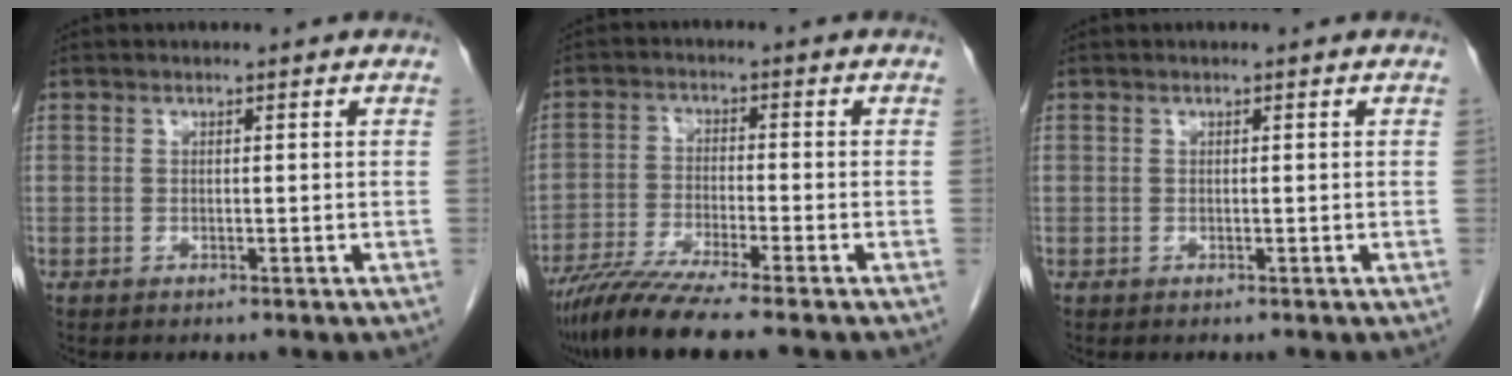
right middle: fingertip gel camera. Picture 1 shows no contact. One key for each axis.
{"total": 9.3, "fx": -7.6, "fy": -0.6, "fz": 5.4, "tx": -0.096, "ty": -0.032, "tz": -0.132}
{"total": 0.0}